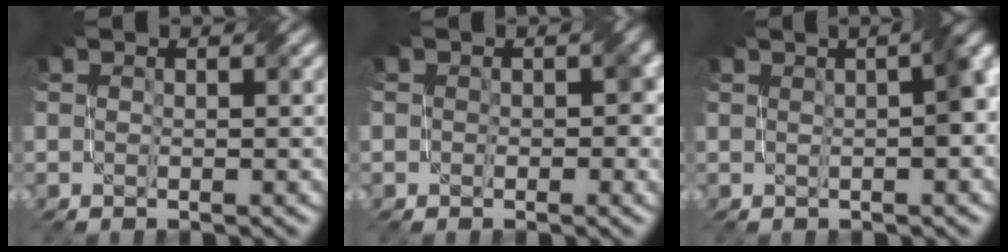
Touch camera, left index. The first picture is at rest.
{"total": 2.2, "force": [0.1, 1.7, 1.5], "torque": [-0.016, 0.000, -0.003]}
{"total": 4.7, "force": [0.6, 1.5, 4.4], "torque": [-0.036, 0.024, 0.005]}